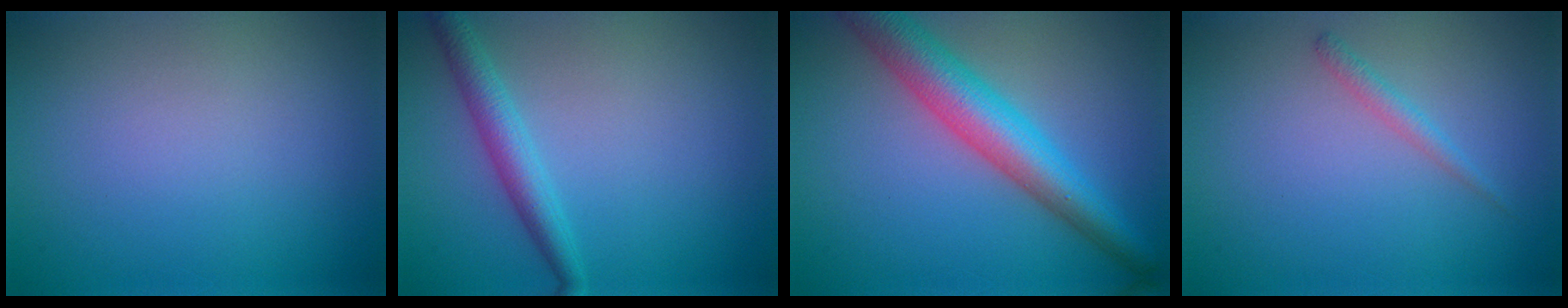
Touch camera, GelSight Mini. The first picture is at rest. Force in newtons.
{"total": 2.8, "press": 2.8, "slide": 0.1}
{"total": 6.6, "press": 6.6, "slide": 0.1}
{"total": 1.2, "press": 1.2, "slide": 0.1}